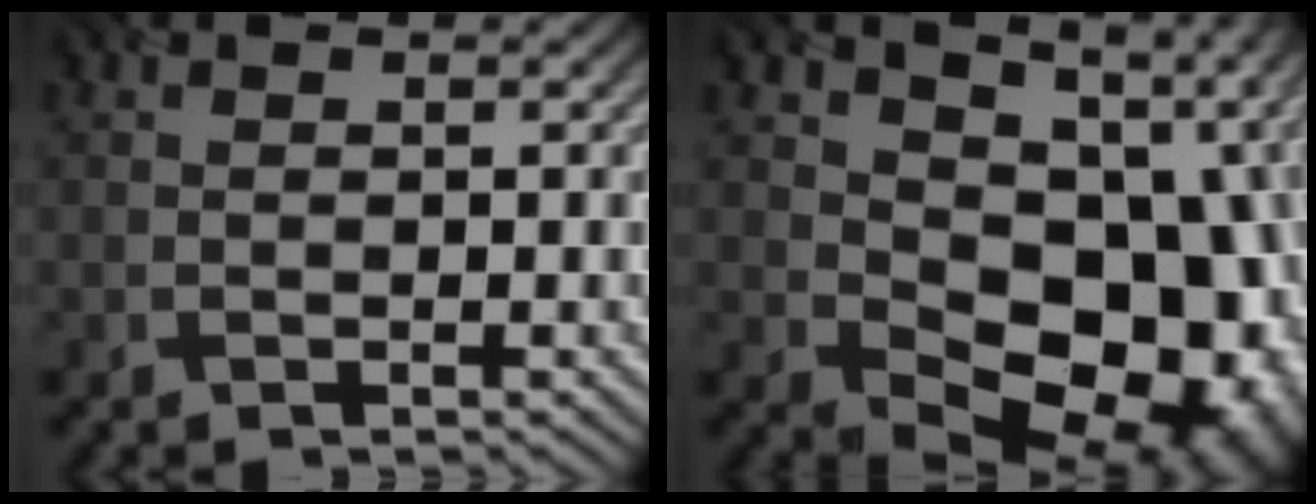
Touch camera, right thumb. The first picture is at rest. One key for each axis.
{"total": 18.8, "fx": -0.3, "fy": 13.8, "fz": 12.8, "tx": -0.123, "ty": -0.029, "tz": 0.004}